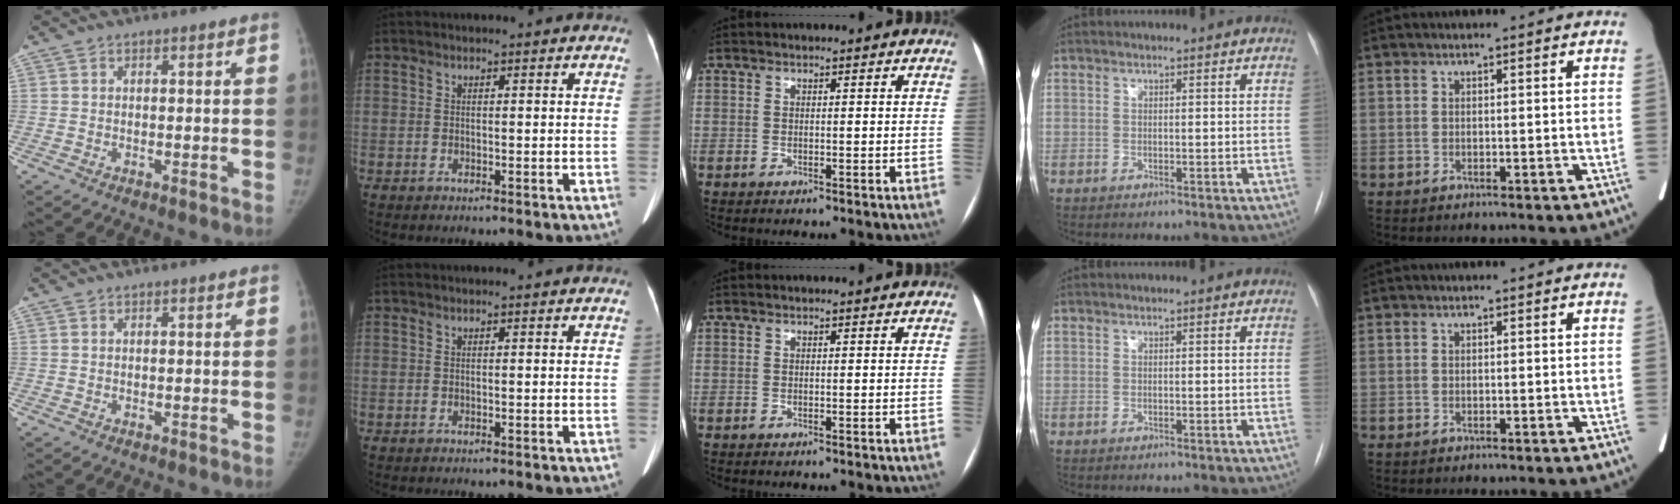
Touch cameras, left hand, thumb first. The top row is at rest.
{}